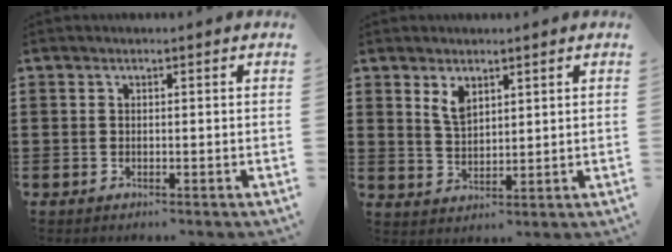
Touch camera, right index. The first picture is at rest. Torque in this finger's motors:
{"motor_torque": [0.21, -0.08, 0.37, 0.08]}